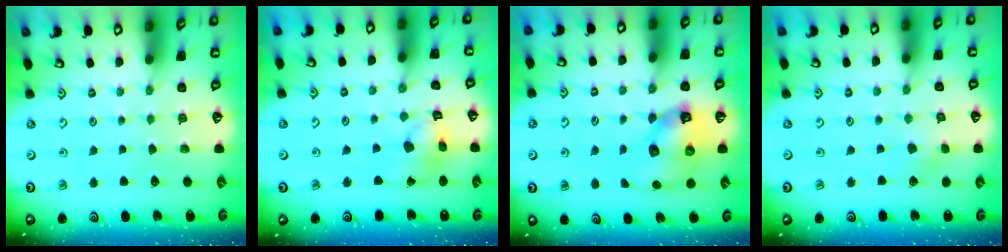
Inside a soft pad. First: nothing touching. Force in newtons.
{"total": 8.9, "press": 8.8, "slide": 1.0}
{"total": 10.7, "press": 10.6, "slide": 1.5}
{"total": 2.9, "press": 2.9, "slide": 0.4}